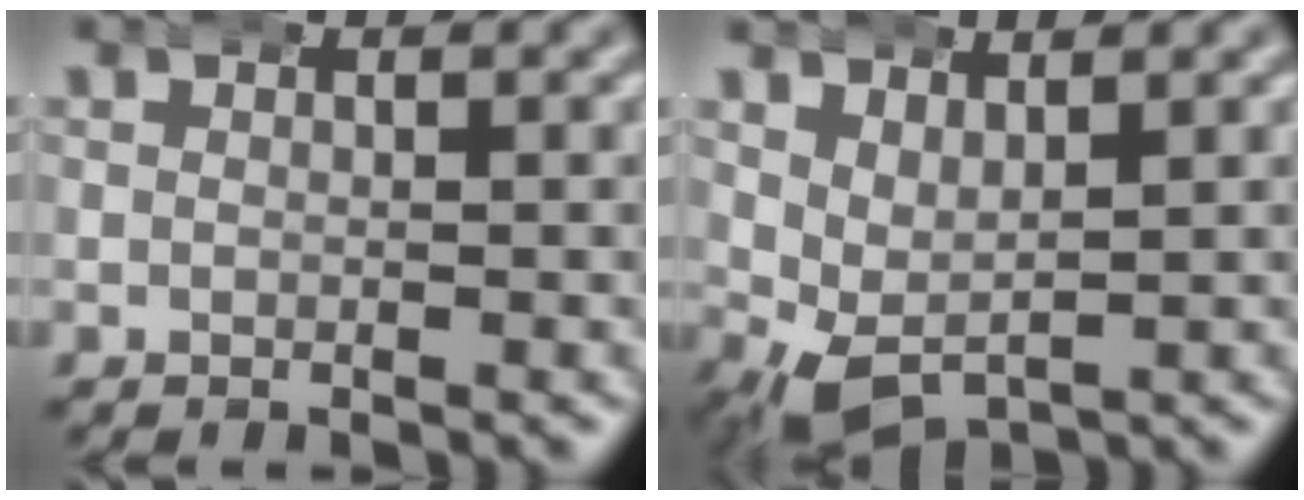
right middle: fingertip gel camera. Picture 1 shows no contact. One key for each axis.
{"total": 4.6, "fx": 0.2, "fy": 3.4, "fz": 3.1, "tx": -0.077, "ty": -0.032, "tz": 0.016}